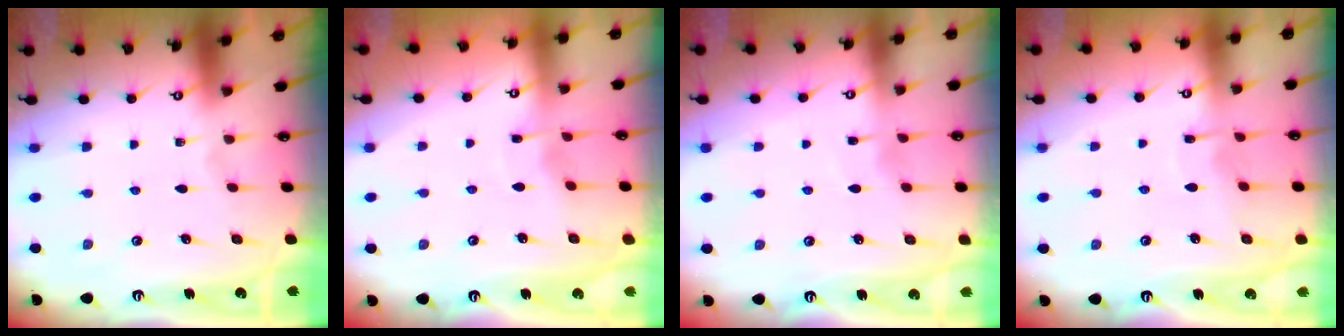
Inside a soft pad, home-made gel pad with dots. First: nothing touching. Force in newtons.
{"total": 2.9, "press": 2.9, "slide": 0.1}
{"total": 4.0, "press": 3.9, "slide": 0.6}
{"total": 4.5, "press": 4.5, "slide": 0.3}